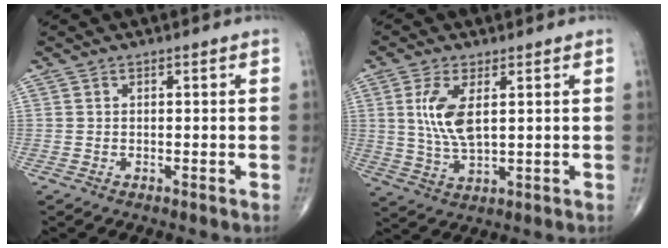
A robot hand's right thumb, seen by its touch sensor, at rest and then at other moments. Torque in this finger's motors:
{"motor_torque": [-0.74, 0.37, 0.54, 0.13, 0.00]}